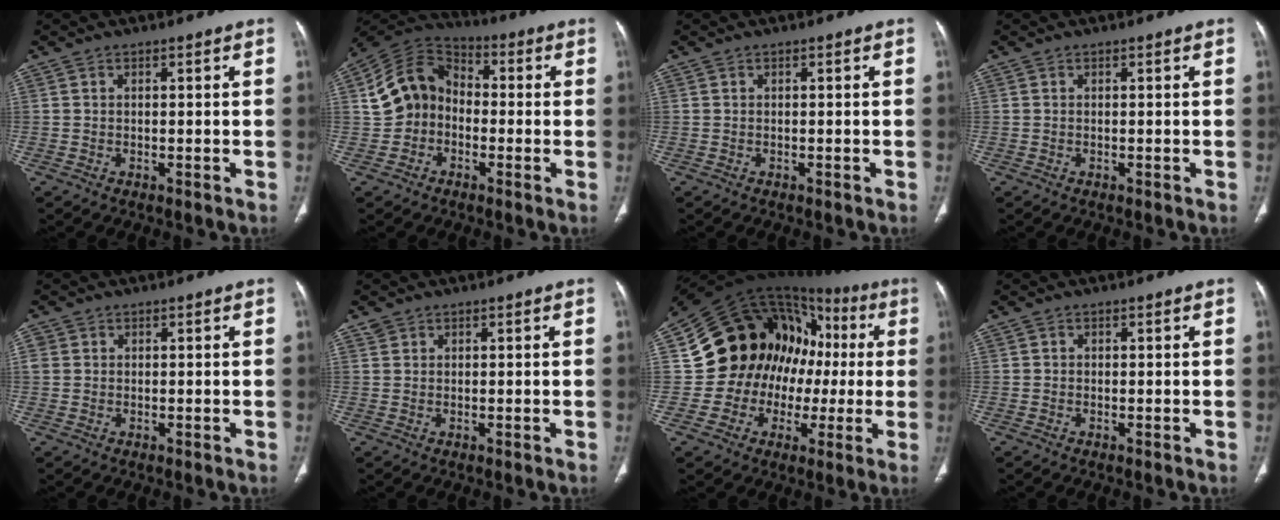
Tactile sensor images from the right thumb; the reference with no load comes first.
{"total": 11.0, "force": [-1.0, 9.3, 5.9], "torque": [-0.088, 0.038, -0.034]}
{"total": 0.6, "force": [-0.4, 0.1, 0.3], "torque": [-0.002, -0.001, -0.004]}
{"total": 0.0}
{"total": 1.6, "force": [0.4, 1.5, 0.4], "torque": [0.000, 0.004, 0.008]}
{"total": 0.9, "force": [0.6, 0.6, 0.1], "torque": [0.006, -0.001, 0.008]}
{"total": 19.4, "force": [0.7, 16.2, 10.5], "torque": [-0.083, 0.062, 0.023]}
{"total": 0.0}